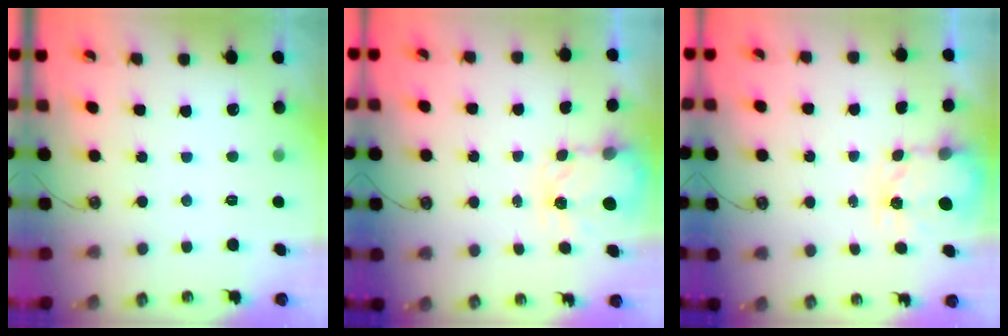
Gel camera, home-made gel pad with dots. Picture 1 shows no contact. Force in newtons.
{"total": 3.5, "press": 3.5, "slide": 0.6}
{"total": 3.5, "press": 3.5, "slide": 0.3}